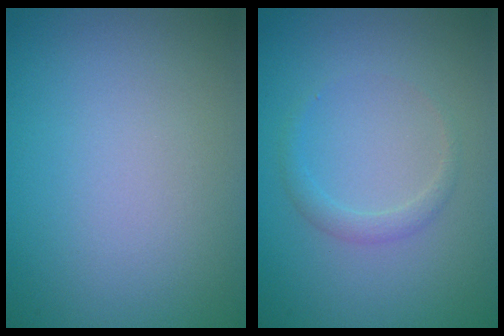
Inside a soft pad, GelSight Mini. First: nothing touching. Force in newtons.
{"total": 1.2, "press": 1.2, "slide": 0.1}